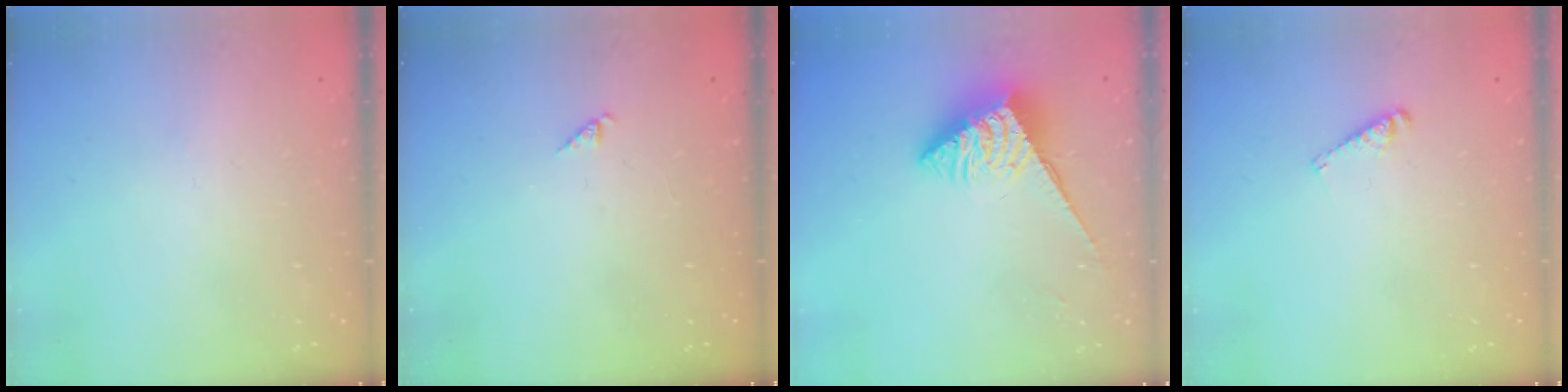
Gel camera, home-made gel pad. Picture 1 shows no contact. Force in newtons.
{"total": 0.7, "press": 0.7, "slide": 0.2}
{"total": 6.2, "press": 6.2, "slide": 0.4}
{"total": 3.0, "press": 3.0, "slide": 0.2}